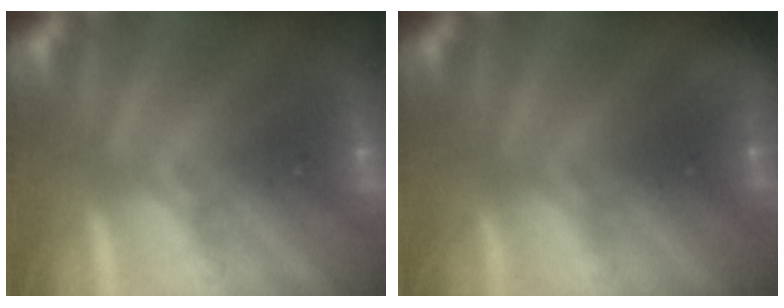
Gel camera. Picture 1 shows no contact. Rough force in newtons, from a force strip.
{"total": 2.3}